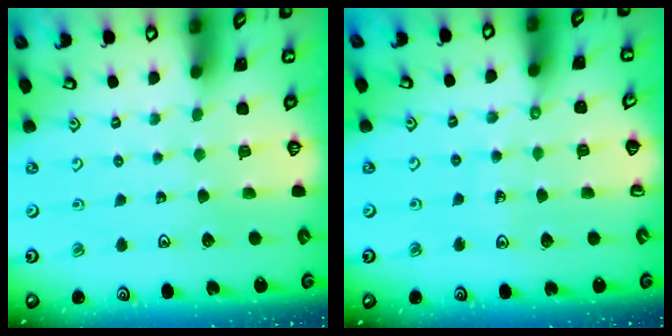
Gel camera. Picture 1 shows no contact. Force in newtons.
{"total": 4.9, "press": 4.5, "slide": 1.7}